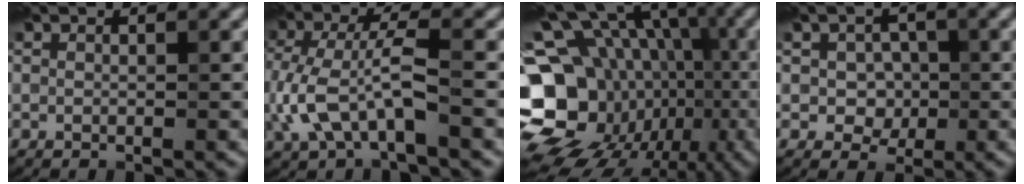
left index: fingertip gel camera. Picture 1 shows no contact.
{"total": 5.3, "force": [-1.3, 2.0, 4.7], "torque": [-0.109, 0.008, -0.024]}
{"total": 21.3, "force": [-6.9, 17.8, 9.5], "torque": [-0.174, -0.006, -0.122]}
{"total": 2.8, "force": [-0.2, 2.3, 1.7], "torque": [-0.024, -0.002, -0.008]}